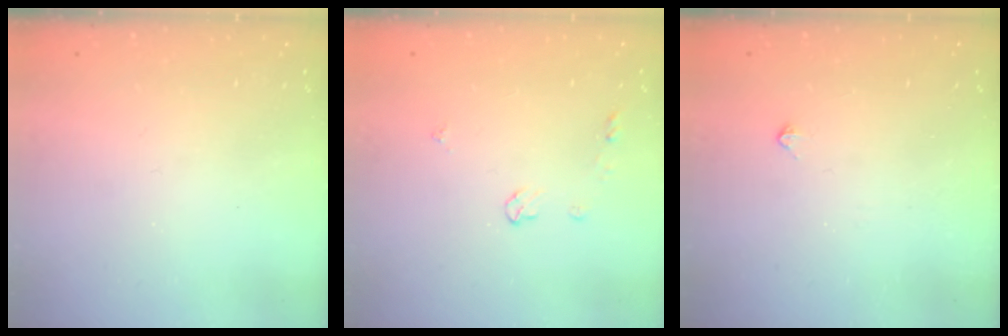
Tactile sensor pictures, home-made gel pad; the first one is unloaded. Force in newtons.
{"total": 3.9, "press": 3.8, "slide": 0.6}
{"total": 2.5, "press": 2.4, "slide": 0.4}